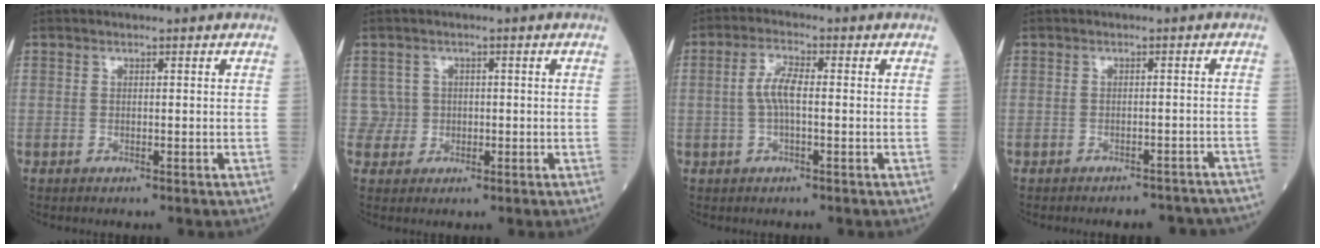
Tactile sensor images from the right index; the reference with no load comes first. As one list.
[{"total": 2.7, "force": [0.2, 2.7, -0.4], "torque": [0.017, 0.006, 0.002]}, {"total": 4.3, "force": [-0.1, 1.1, 4.1], "torque": [-0.091, 0.009, -0.003]}, {"total": 8.2, "force": [-7.7, 2.3, 1.5], "torque": [-0.002, 0.011, -0.078]}]